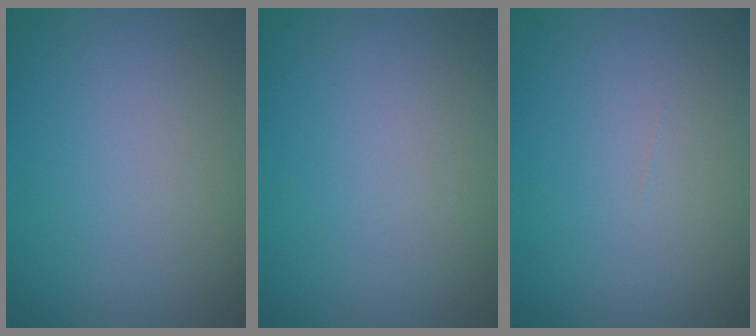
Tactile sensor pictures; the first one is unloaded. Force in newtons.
{"total": 0.0}
{"total": 0.0}